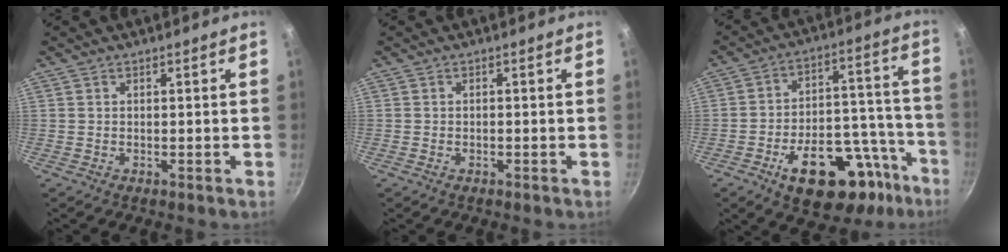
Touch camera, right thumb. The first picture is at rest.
{"total": 0.8, "force": [-0.5, 0.5, 0.4], "torque": [-0.010, 0.003, -0.011]}
{"total": 23.7, "force": [-12.7, 12.7, 15.5], "torque": [-0.163, 0.082, -0.172]}